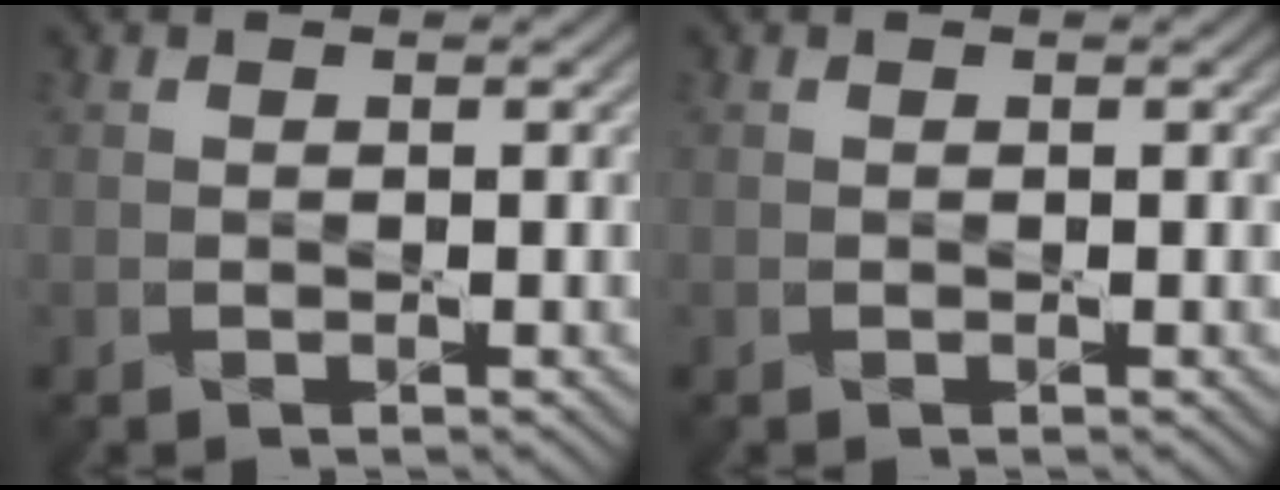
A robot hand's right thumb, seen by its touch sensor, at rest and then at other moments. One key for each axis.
{"total": 0.0}